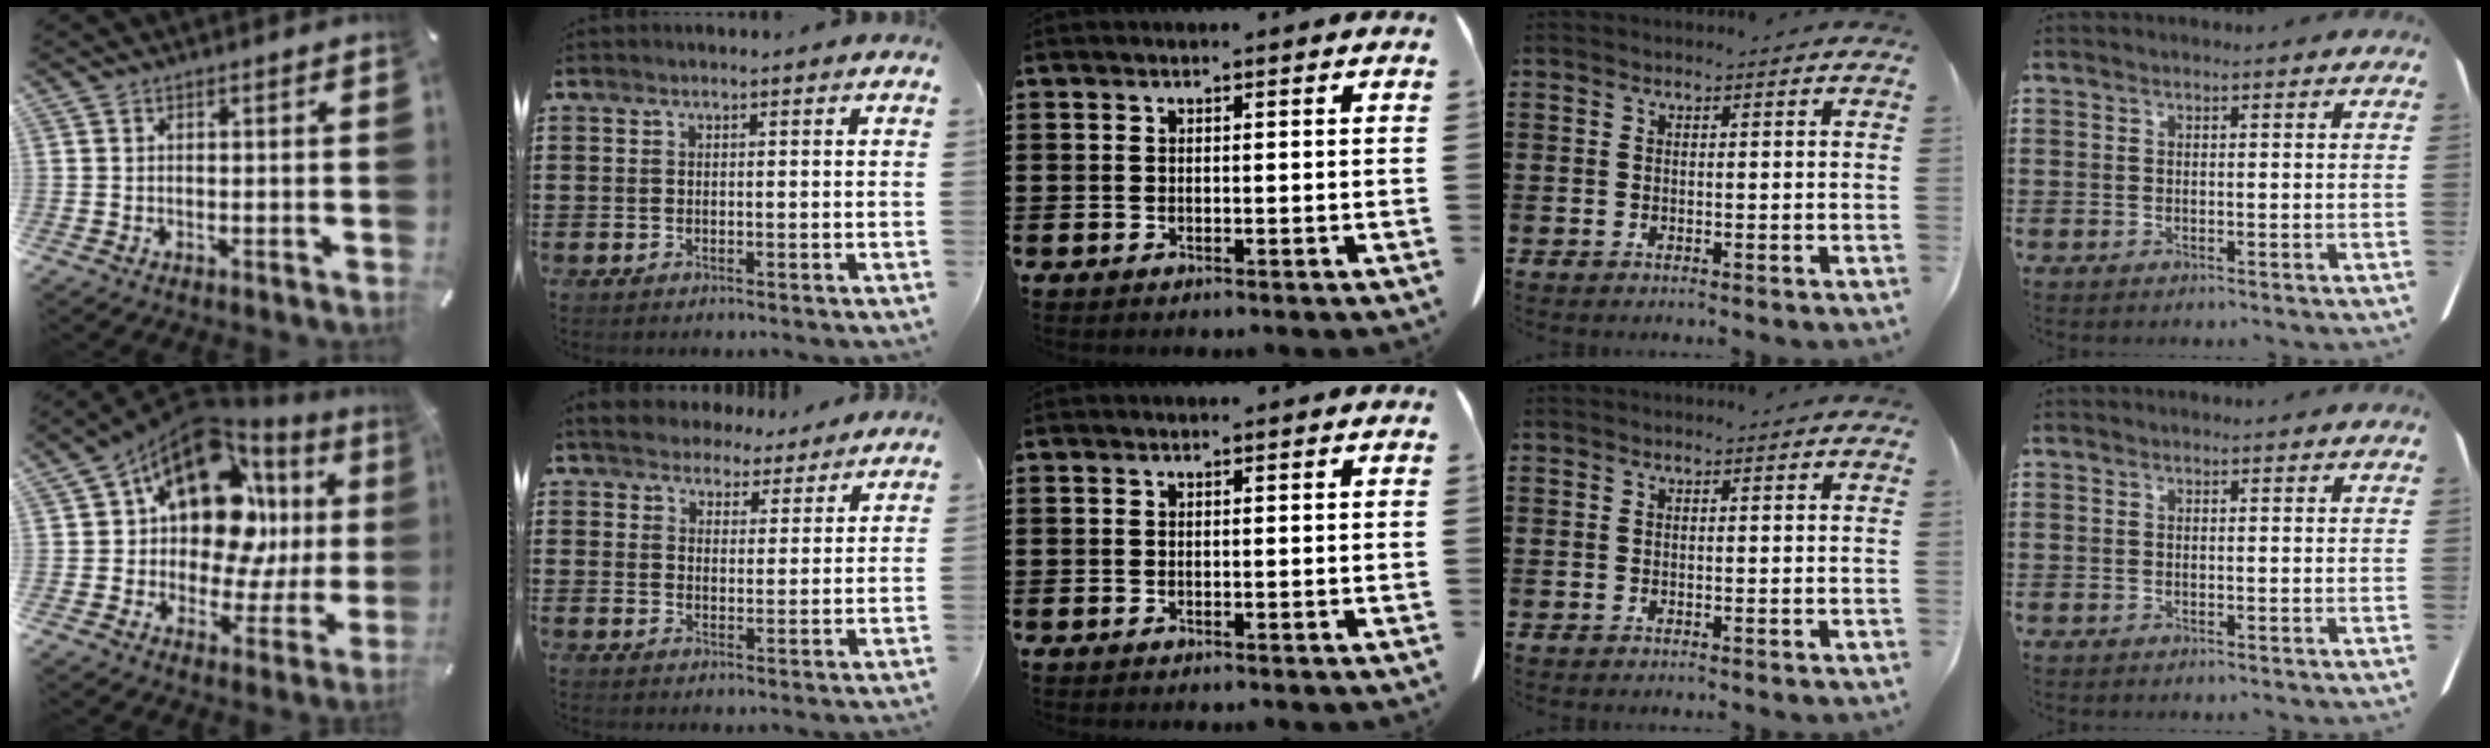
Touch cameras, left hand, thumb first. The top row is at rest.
{"thumb": {"total": 17.3, "force": [7.5, 10.6, 11.4], "torque": [-0.176, -0.069, 0.127]}, "index": {"total": 4.6, "force": [4.4, 1.4, 0.4], "torque": [-0.028, -0.015, 0.080]}}